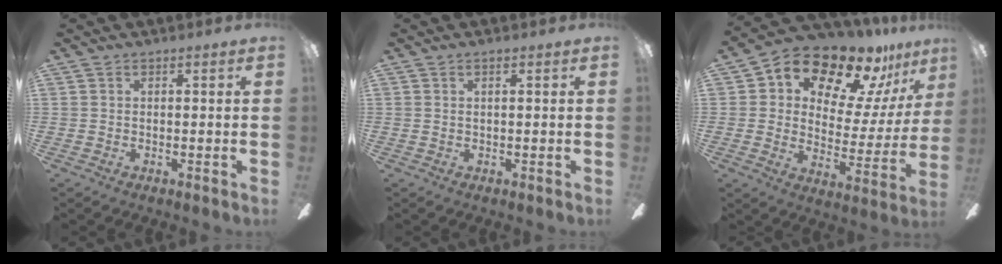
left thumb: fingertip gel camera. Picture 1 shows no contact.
{"total": 1.0, "force": [0.3, 0.0, 1.0], "torque": [-0.020, 0.000, 0.005]}
{"total": 16.5, "force": [12.5, 7.6, 7.6], "torque": [-0.128, -0.090, 0.213]}